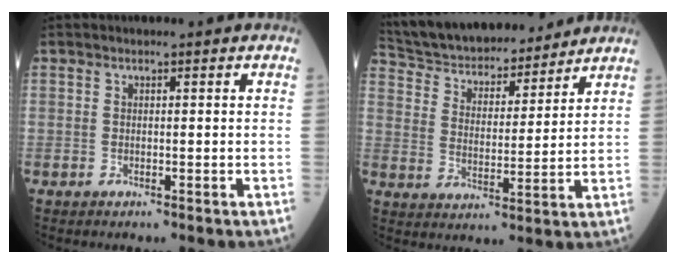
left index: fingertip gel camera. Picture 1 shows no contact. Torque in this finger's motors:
{"motor_torque": [0.19, -1.15, 0.19, 0.04]}